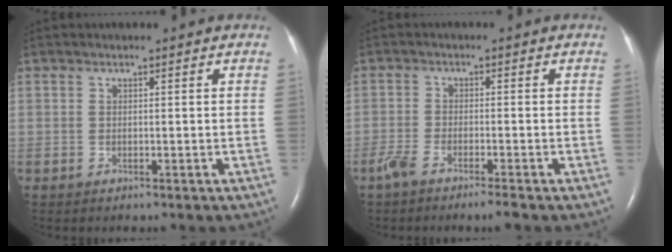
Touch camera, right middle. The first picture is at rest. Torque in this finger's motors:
{"motor_torque": [0.36, -0.35, 0.24, 0.03]}